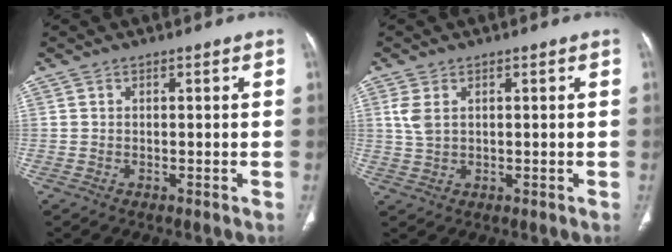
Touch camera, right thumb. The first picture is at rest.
{"total": 3.4, "force": [1.1, 2.2, 2.4], "torque": [-0.056, 0.004, 0.027]}